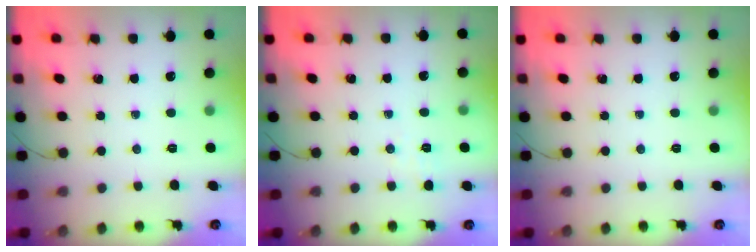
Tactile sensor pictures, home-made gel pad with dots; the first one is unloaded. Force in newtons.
{"total": 1.3, "press": 0.5, "slide": 1.3}
{"total": 0.0}